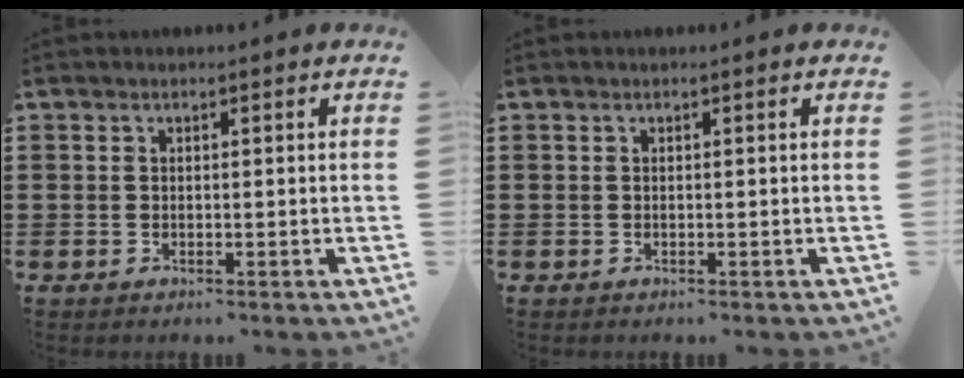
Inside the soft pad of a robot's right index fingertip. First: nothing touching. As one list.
[{"total": 0.0}]